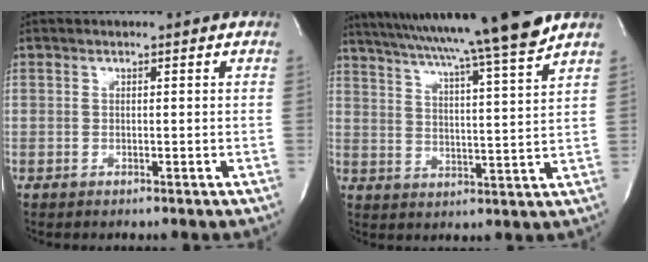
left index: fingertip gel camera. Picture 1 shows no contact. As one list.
[{"total": 18.6, "force": [15.9, -2.0, 9.5], "torque": [-0.164, -0.022, 0.227]}]